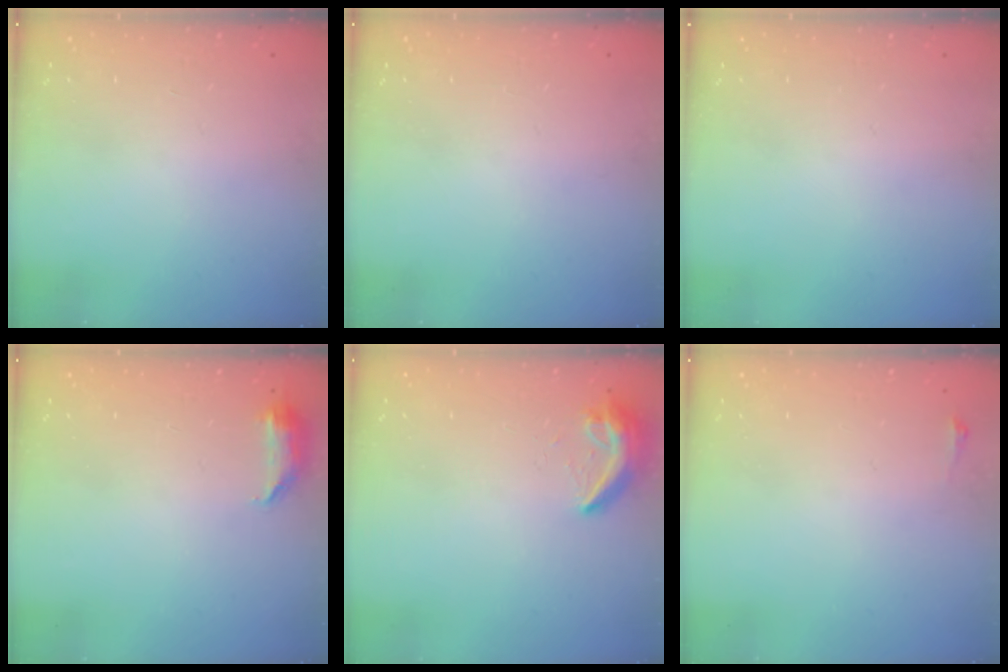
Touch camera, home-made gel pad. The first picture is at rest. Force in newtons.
{"total": 0.0}
{"total": 0.0}
{"total": 13.0, "press": 7.1, "slide": 10.9}
{"total": 7.8, "press": 7.8, "slide": 0.9}
{"total": 3.9, "press": 2.7, "slide": 2.8}